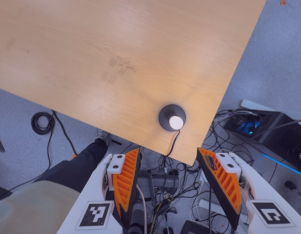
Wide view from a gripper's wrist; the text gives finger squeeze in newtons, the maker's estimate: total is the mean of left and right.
{"total": 0.0}